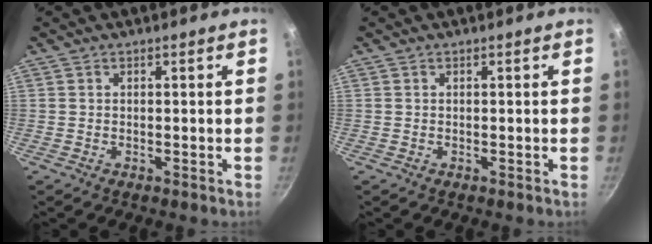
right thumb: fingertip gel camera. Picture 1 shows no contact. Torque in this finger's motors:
{"motor_torque": [0.00, 0.00, 0.00, 0.00, 0.01]}